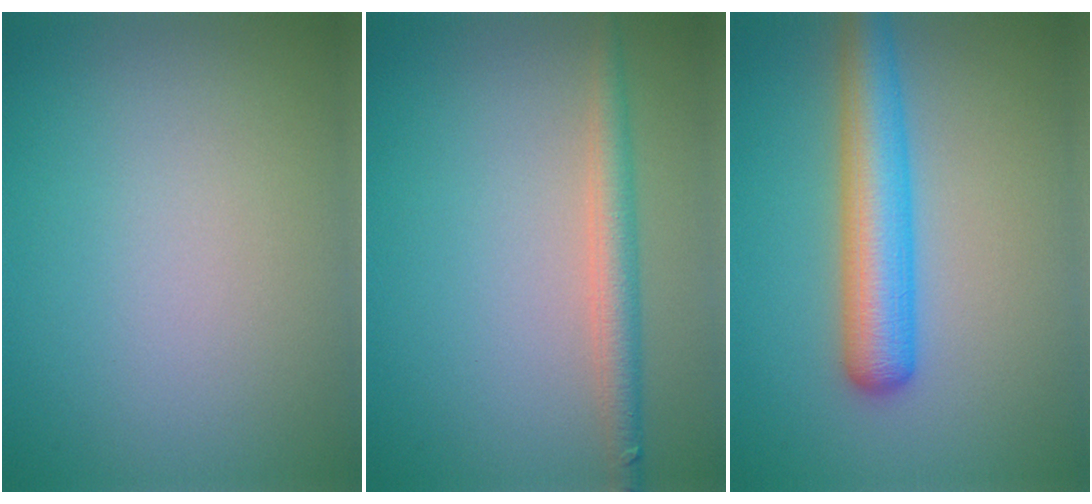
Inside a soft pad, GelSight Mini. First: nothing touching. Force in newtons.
{"total": 2.6, "press": 2.6, "slide": 0.1}
{"total": 5.5, "press": 5.5, "slide": 0.3}